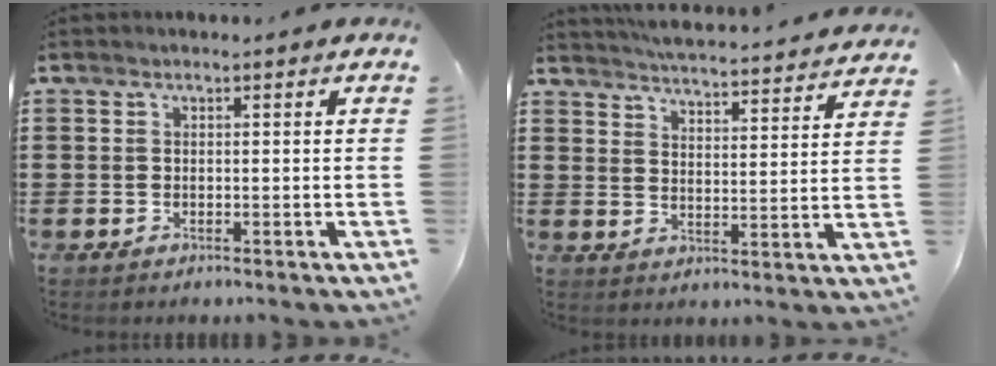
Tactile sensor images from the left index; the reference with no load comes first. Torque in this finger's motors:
{"motor_torque": [0.26, 0.21, 0.60, 0.15]}